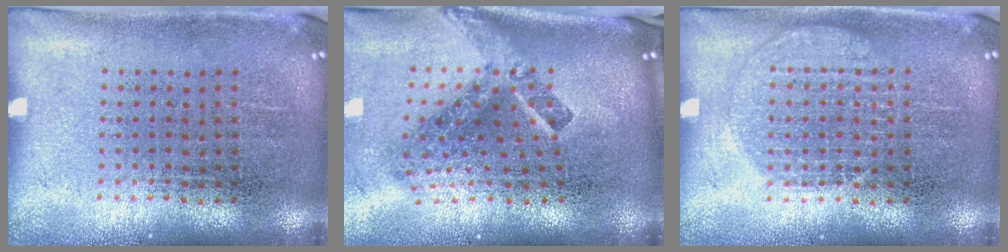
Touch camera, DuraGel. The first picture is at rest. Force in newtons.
{"total": 2.8, "press": 1.7, "slide": 2.2}
{"total": 1.9, "press": 1.9, "slide": 0.3}